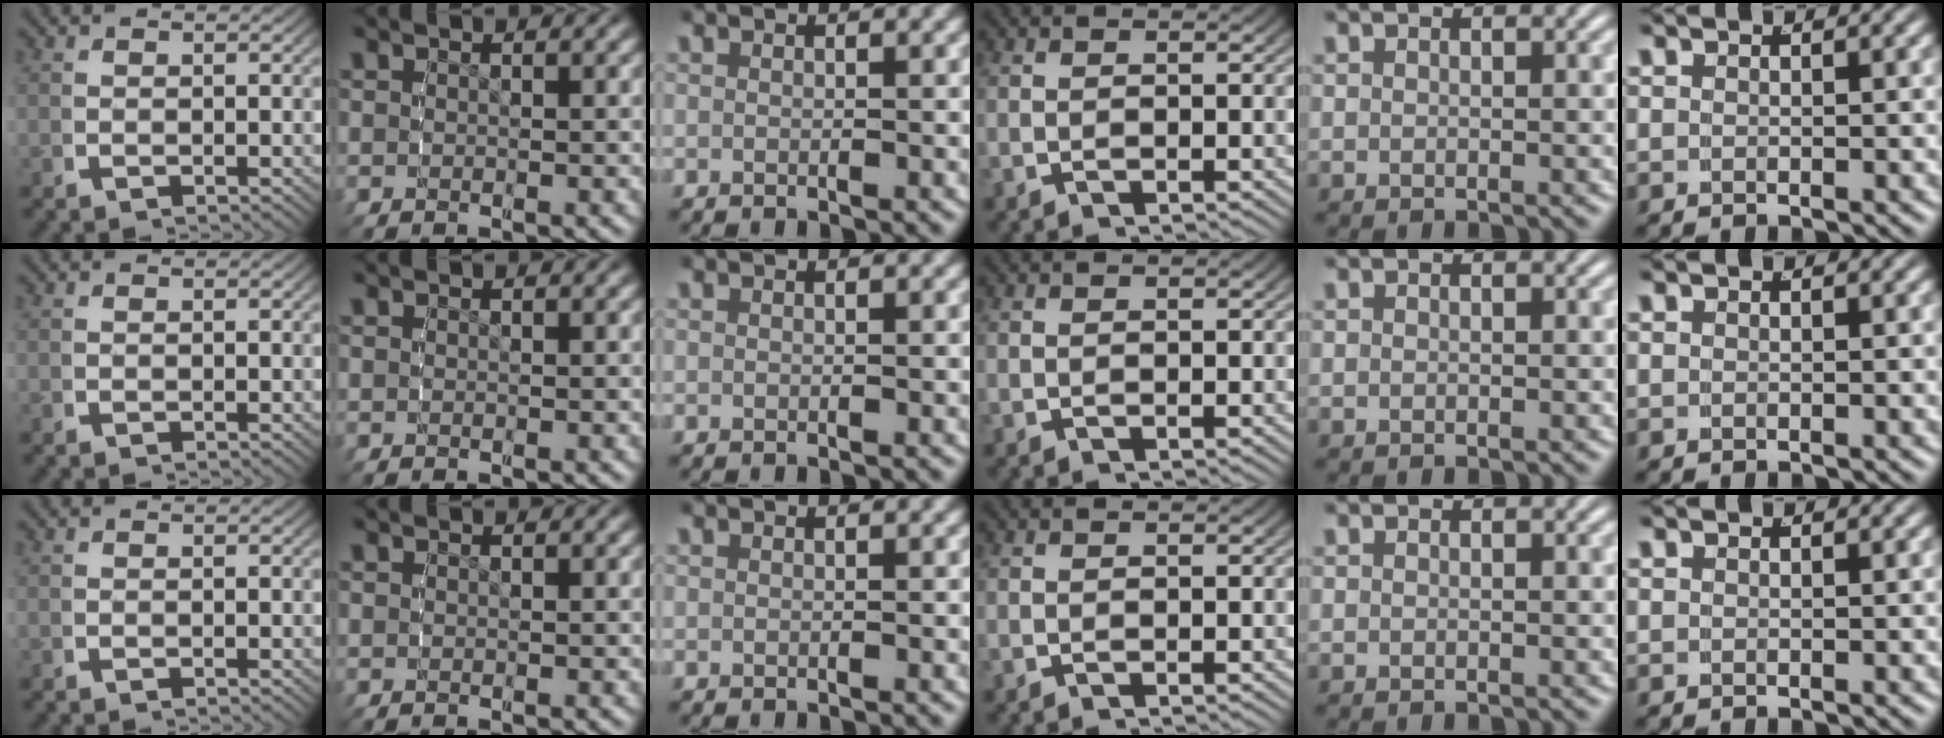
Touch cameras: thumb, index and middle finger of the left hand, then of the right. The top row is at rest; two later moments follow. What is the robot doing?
{"motion": "reach", "object": "jacket"}